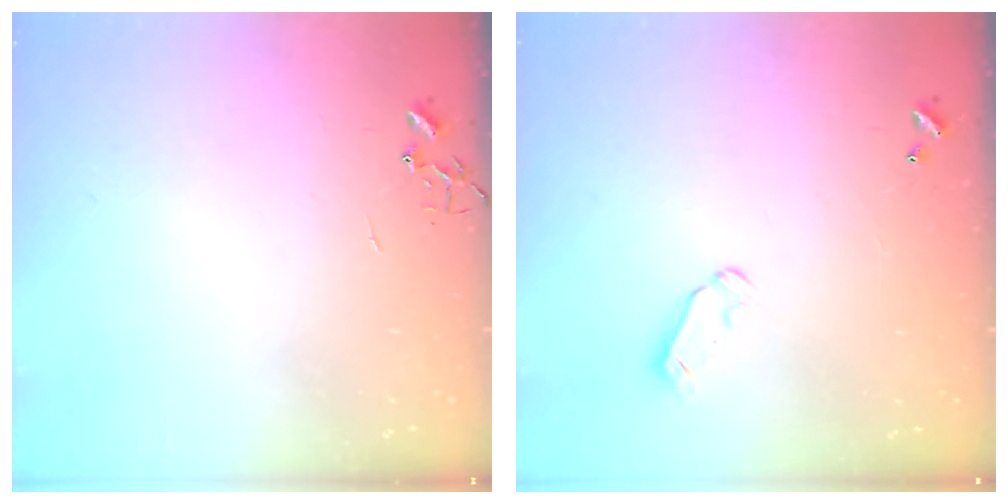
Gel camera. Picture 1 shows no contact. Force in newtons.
{"total": 5.9, "press": 5.9, "slide": 0.6}